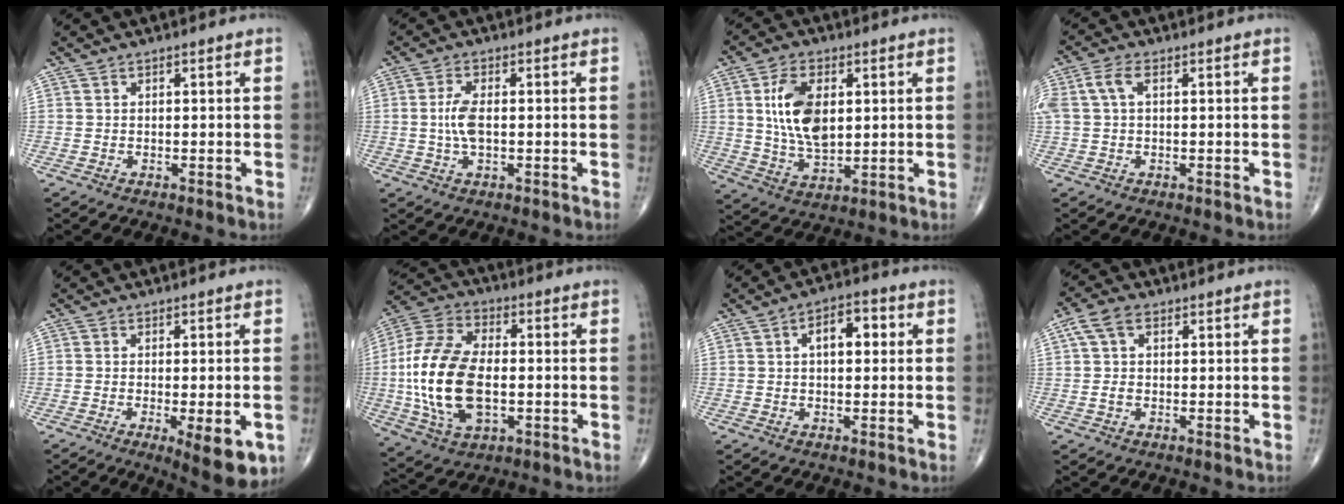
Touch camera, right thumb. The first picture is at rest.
{"total": 4.8, "force": [-0.1, 2.2, 4.3], "torque": [-0.093, 0.004, -0.004]}
{"total": 11.8, "force": [2.3, 6.6, 9.4], "torque": [-0.165, -0.010, 0.048]}
{"total": 5.2, "force": [1.2, 2.7, 4.2], "torque": [-0.117, 0.025, 0.026]}
{"total": 9.5, "force": [-3.4, 3.0, 8.4], "torque": [-0.104, -0.011, -0.042]}
{"total": 20.4, "force": [-1.7, 11.4, 16.9], "torque": [-0.351, 0.007, -0.028]}
{"total": 6.6, "force": [1.4, 3.6, 5.4], "torque": [-0.064, 0.016, 0.014]}
{"total": 5.3, "force": [1.5, 3.4, 3.8], "torque": [-0.075, 0.012, 0.027]}